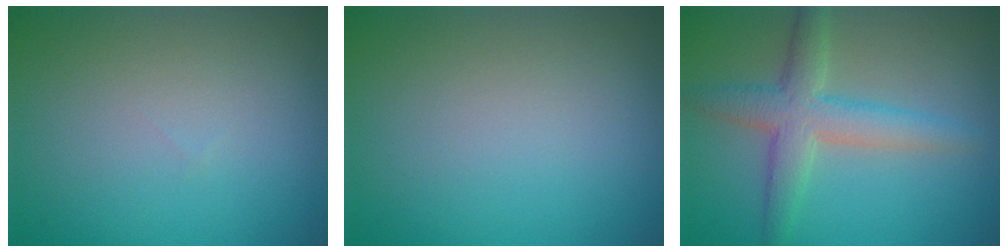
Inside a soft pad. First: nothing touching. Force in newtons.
{"total": 0.0}
{"total": 4.5, "press": 4.5, "slide": 0.2}